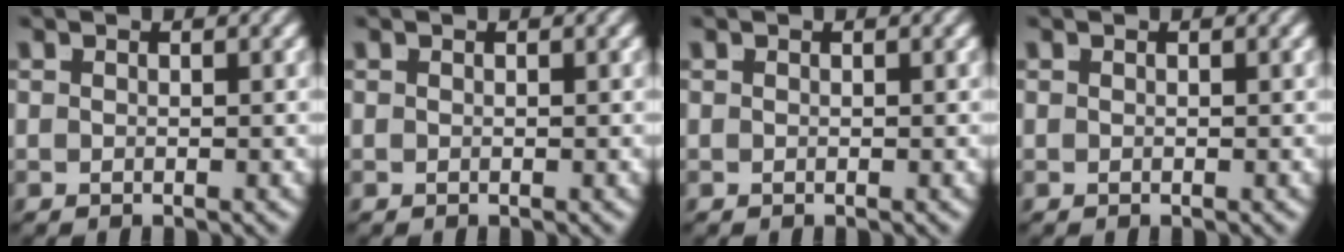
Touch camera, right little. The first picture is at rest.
{"total": 0.0}
{"total": 0.0}
{"total": 0.0}